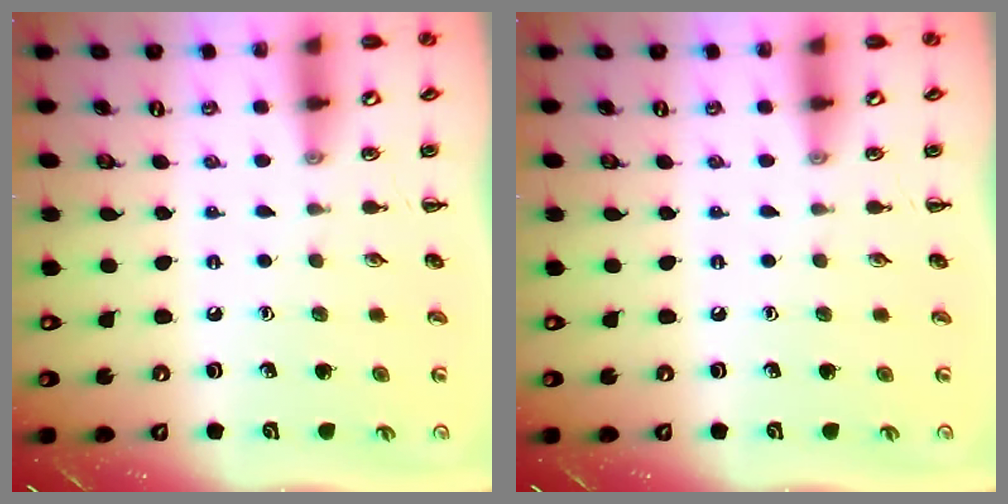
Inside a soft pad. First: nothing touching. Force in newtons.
{"total": 0.0}